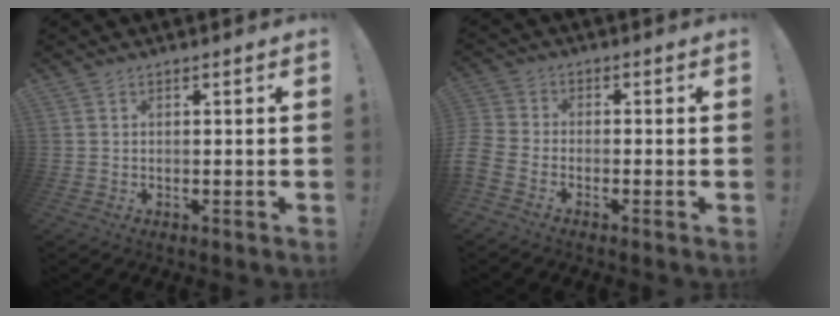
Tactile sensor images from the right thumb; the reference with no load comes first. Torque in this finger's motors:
{"motor_torque": [1.43, 0.21, 0.02, -0.19, 0.35]}